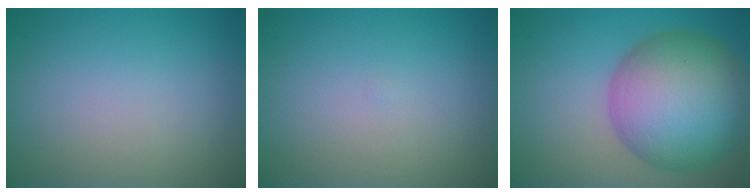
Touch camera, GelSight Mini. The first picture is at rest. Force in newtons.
{"total": 0.0}
{"total": 12.4, "press": 12.4, "slide": 0.4}